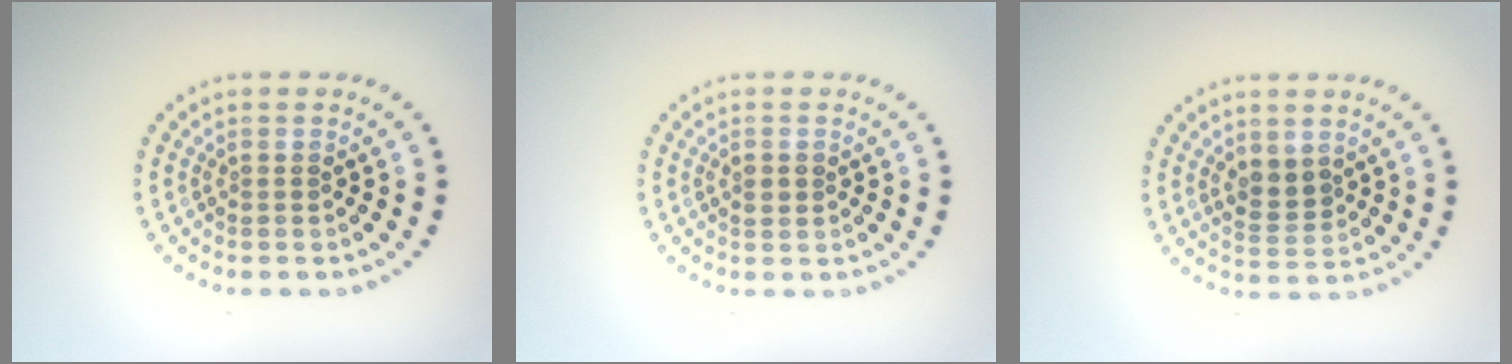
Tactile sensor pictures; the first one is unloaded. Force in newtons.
{"total": 1.1, "press": 1.1, "slide": 0.1}
{"total": 2.2, "press": 2.1, "slide": 0.7}